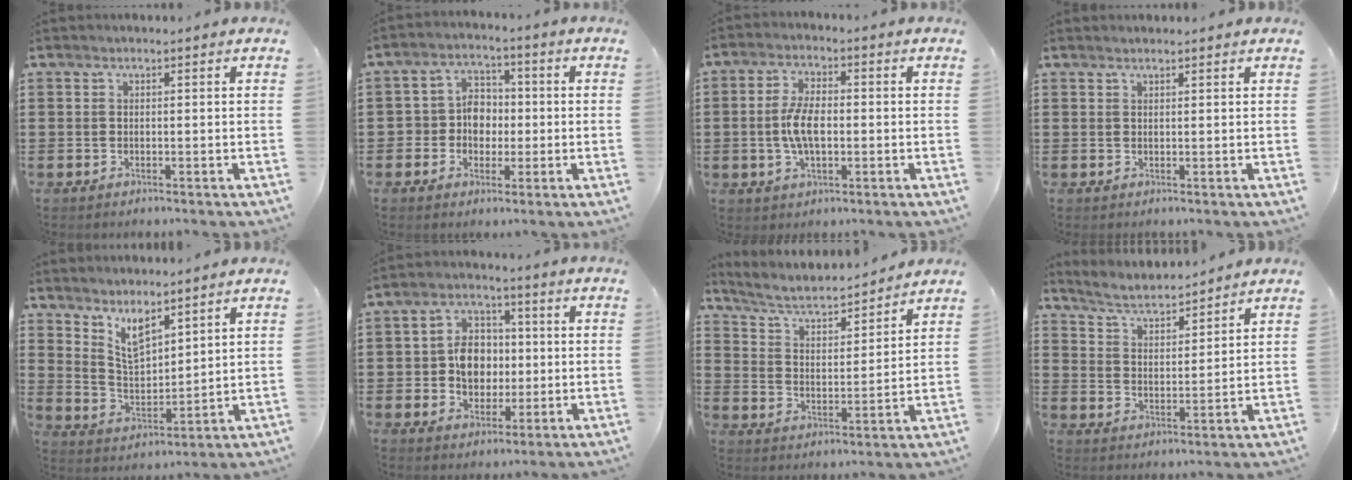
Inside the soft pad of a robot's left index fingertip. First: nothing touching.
{"total": 5.2, "force": [-0.9, 4.7, 1.9], "torque": [-0.053, 0.016, -0.021]}
{"total": 6.2, "force": [-0.6, 2.8, 5.5], "torque": [-0.120, 0.001, -0.017]}
{"total": 0.6, "force": [0.6, 0.1, 0.2], "torque": [-0.005, 0.000, 0.012]}
{"total": 6.0, "force": [4.8, 2.2, 2.9], "torque": [-0.066, -0.017, 0.088]}
{"total": 7.4, "force": [-0.1, 6.0, 4.4], "torque": [-0.098, 0.015, -0.004]}
{"total": 4.5, "force": [3.9, 1.0, 2.0], "torque": [-0.059, -0.028, 0.059]}
{"total": 4.3, "force": [4.2, 0.4, 1.1], "torque": [-0.041, -0.024, 0.068]}